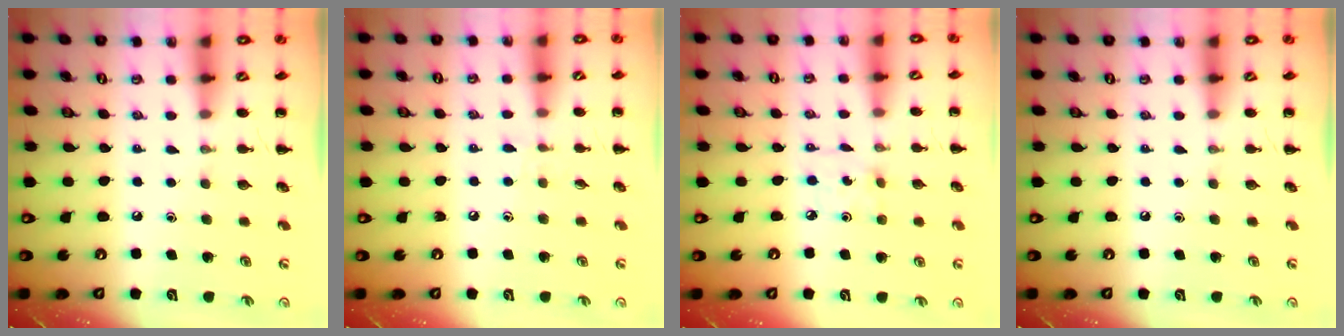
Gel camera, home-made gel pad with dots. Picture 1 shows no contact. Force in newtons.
{"total": 3.9, "press": 3.6, "slide": 1.5}
{"total": 2.5, "press": 2.4, "slide": 0.8}
{"total": 0.0}